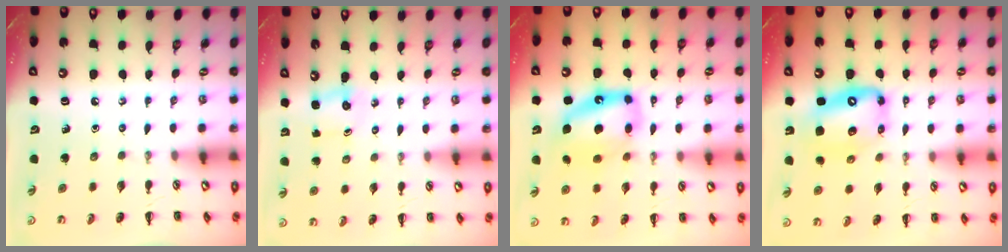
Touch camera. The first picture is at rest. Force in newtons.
{"total": 1.3, "press": 1.2, "slide": 0.3}
{"total": 12.3, "press": 11.9, "slide": 3.1}
{"total": 13.2, "press": 12.7, "slide": 3.6}